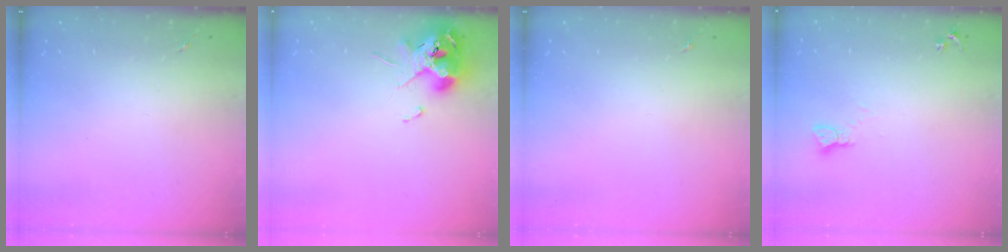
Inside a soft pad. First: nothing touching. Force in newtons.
{"total": 10.9, "press": 10.8, "slide": 1.8}
{"total": 0.0}
{"total": 2.3, "press": 2.3, "slide": 0.2}